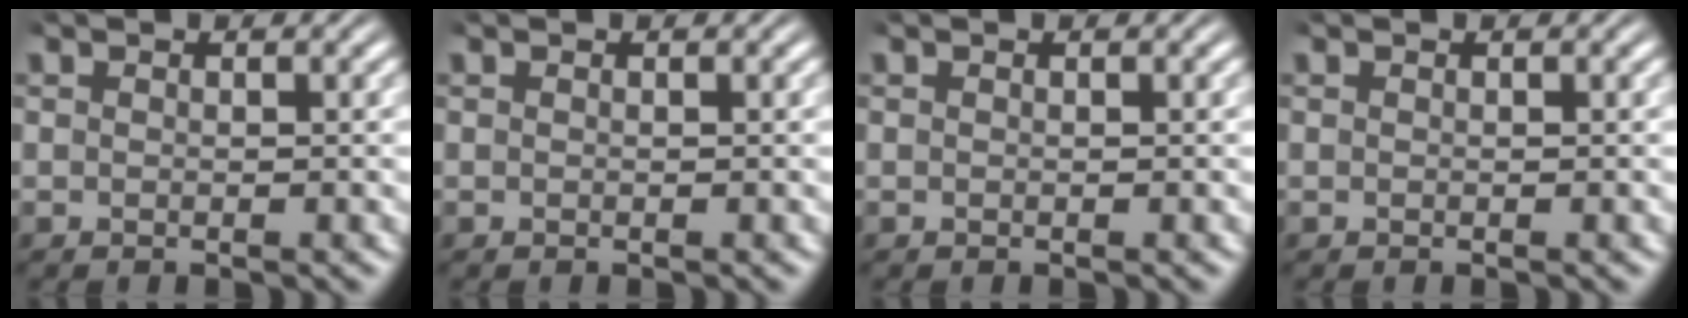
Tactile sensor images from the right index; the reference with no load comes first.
{"total": 0.0}
{"total": 0.0}
{"total": 0.0}